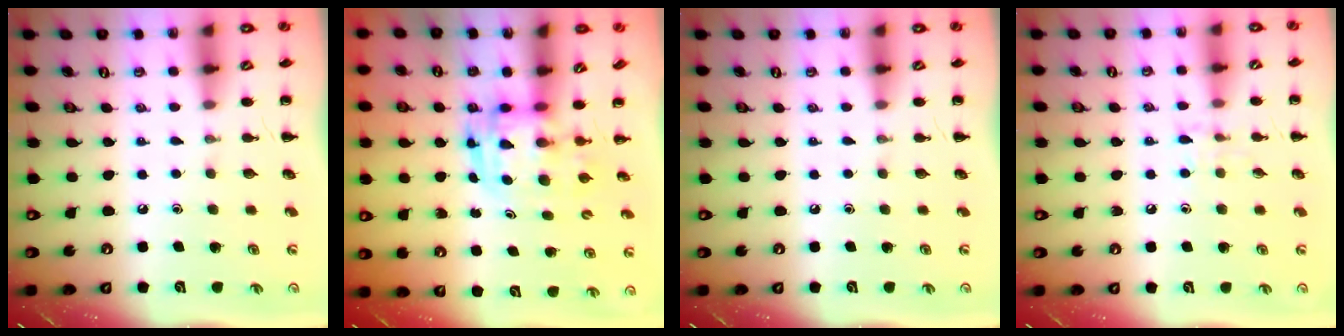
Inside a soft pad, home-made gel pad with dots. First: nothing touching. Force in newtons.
{"total": 3.3, "press": 3.2, "slide": 0.7}
{"total": 0.0}
{"total": 5.7, "press": 5.6, "slide": 1.4}